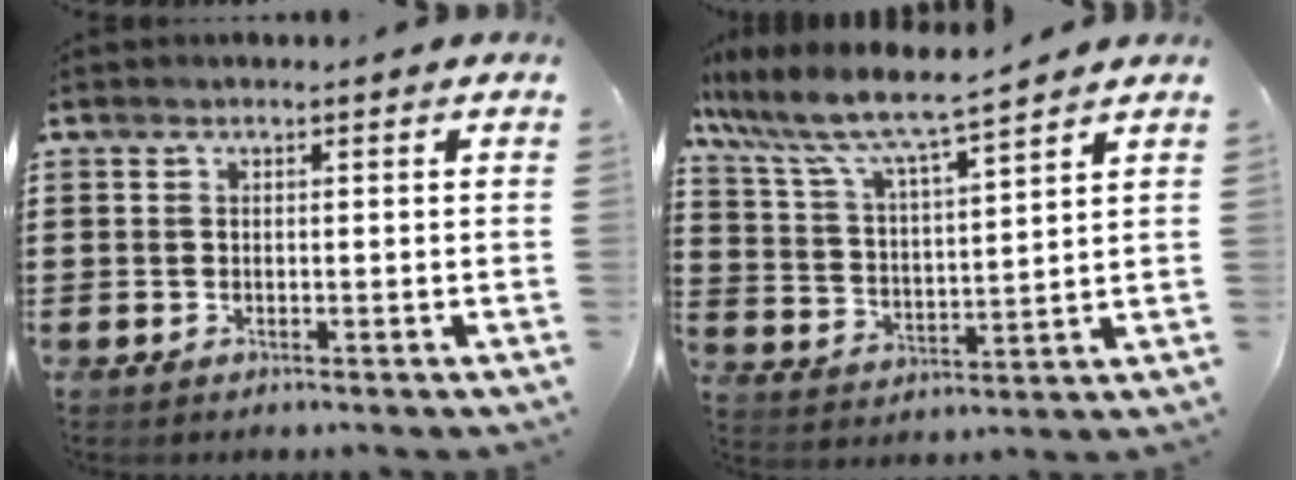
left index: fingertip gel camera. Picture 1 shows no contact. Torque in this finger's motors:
{"motor_torque": [2.14, 0.00, 0.37, 0.21]}